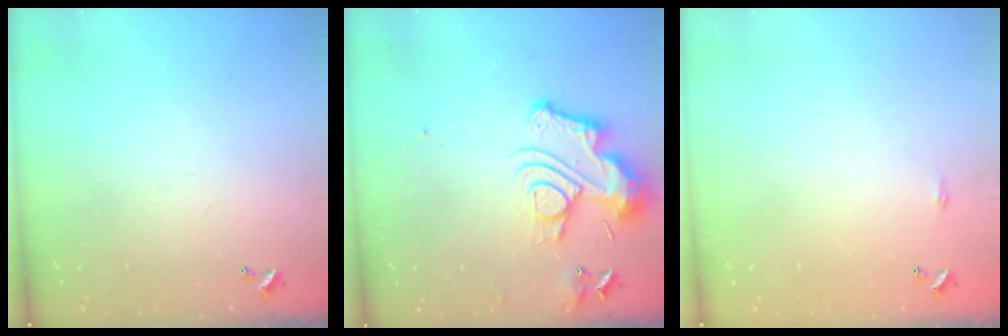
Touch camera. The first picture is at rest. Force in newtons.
{"total": 13.0, "press": 12.9, "slide": 1.3}
{"total": 2.2, "press": 2.1, "slide": 0.4}